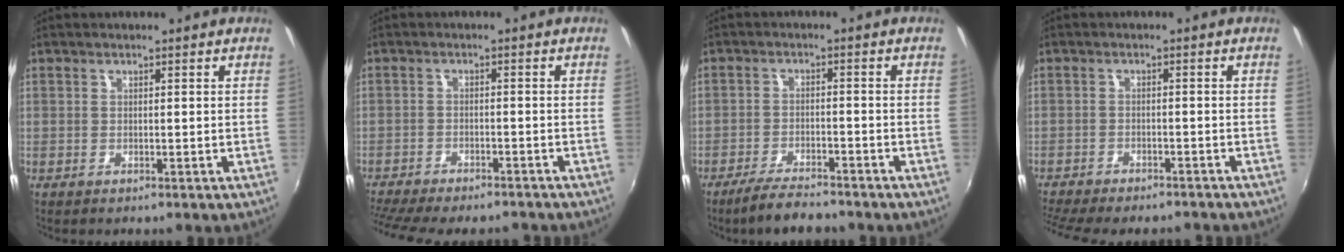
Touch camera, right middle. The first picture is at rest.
{"total": 14.4, "force": [-12.4, 3.4, 6.4], "torque": [-0.145, -0.030, -0.187]}
{"total": 7.1, "force": [-6.1, 1.4, 3.4], "torque": [-0.082, -0.012, -0.104]}
{"total": 12.5, "force": [-10.9, 3.0, 5.3], "torque": [-0.124, -0.026, -0.162]}